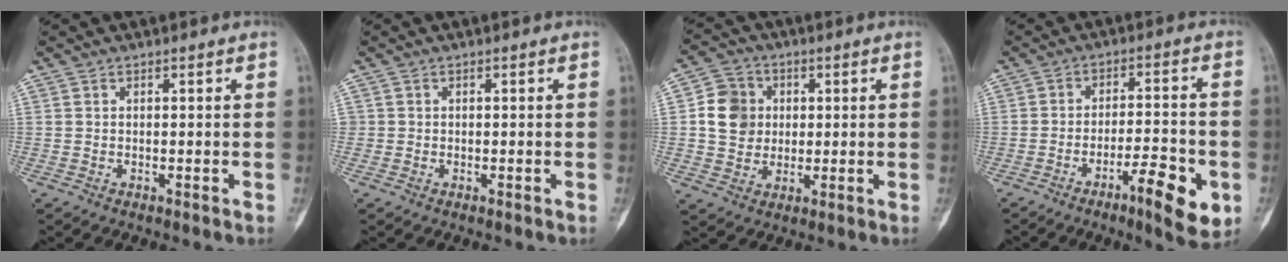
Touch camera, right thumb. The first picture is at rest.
{"total": 0.6, "force": [-0.1, 0.6, 0.0], "torque": [0.004, 0.005, -0.003]}
{"total": 8.8, "force": [1.1, 7.8, 3.9], "torque": [-0.042, 0.002, 0.016]}
{"total": 10.7, "force": [-4.6, 2.7, 9.2], "torque": [-0.133, 0.021, -0.068]}